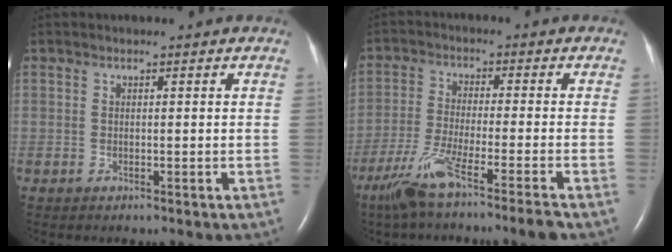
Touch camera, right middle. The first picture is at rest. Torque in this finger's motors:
{"motor_torque": [1.19, -0.95, 0.45, 0.08]}